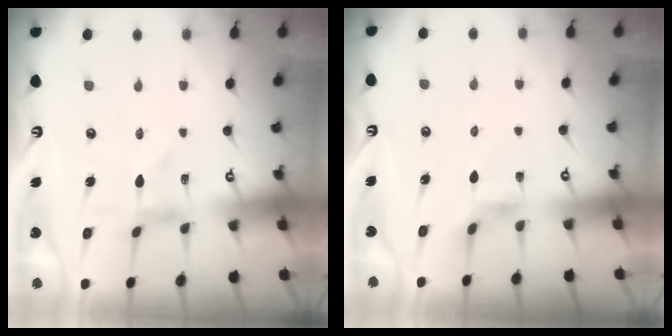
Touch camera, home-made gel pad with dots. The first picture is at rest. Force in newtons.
{"total": 2.3, "press": 2.3, "slide": 0.4}